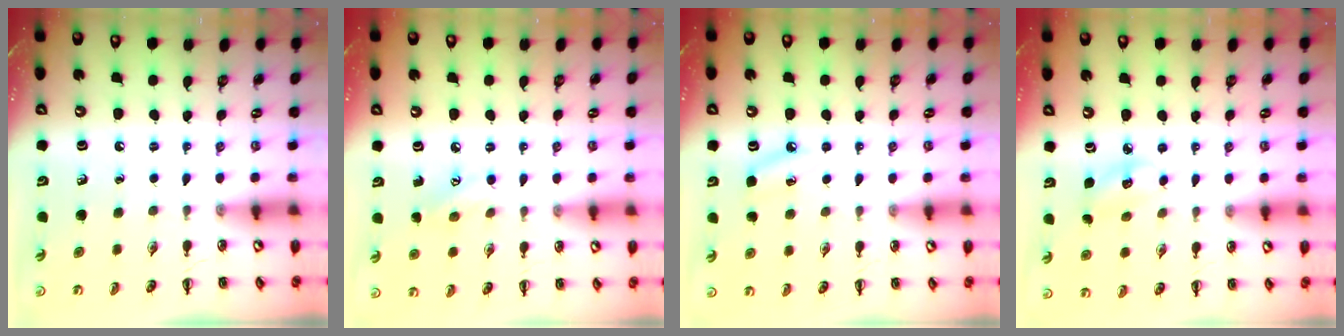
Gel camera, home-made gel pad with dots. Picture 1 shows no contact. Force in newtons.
{"total": 6.4, "press": 6.2, "slide": 1.6}
{"total": 4.5, "press": 4.3, "slide": 1.4}
{"total": 4.0, "press": 3.9, "slide": 0.9}